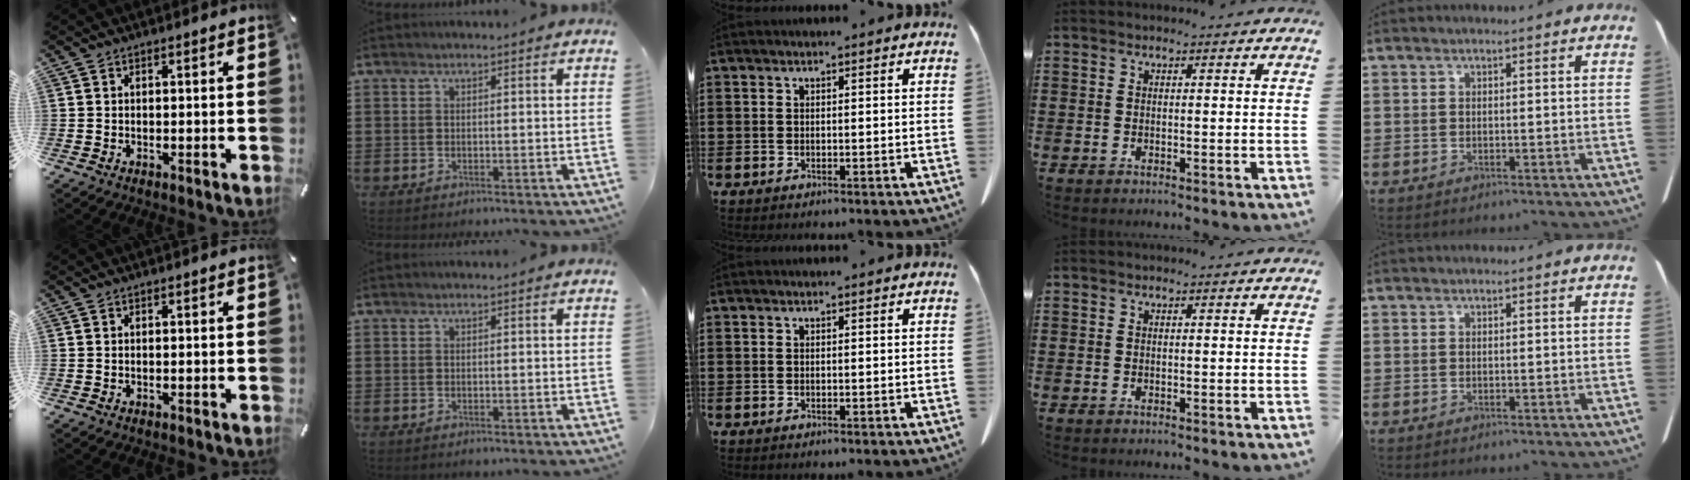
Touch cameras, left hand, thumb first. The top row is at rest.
{}